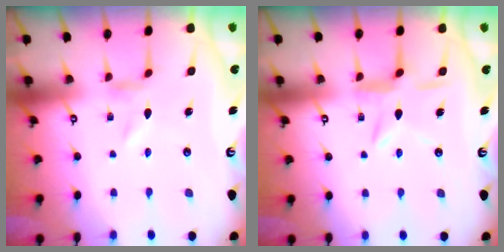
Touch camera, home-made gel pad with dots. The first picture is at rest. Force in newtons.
{"total": 7.7, "press": 7.7, "slide": 0.7}